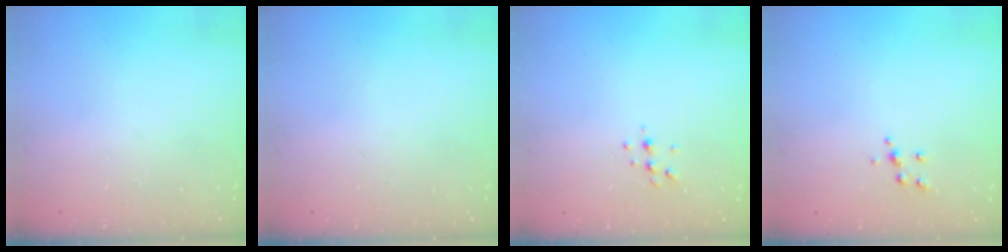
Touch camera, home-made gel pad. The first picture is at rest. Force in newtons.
{"total": 0.0}
{"total": 4.5, "press": 4.4, "slide": 0.8}
{"total": 4.8, "press": 4.7, "slide": 0.6}